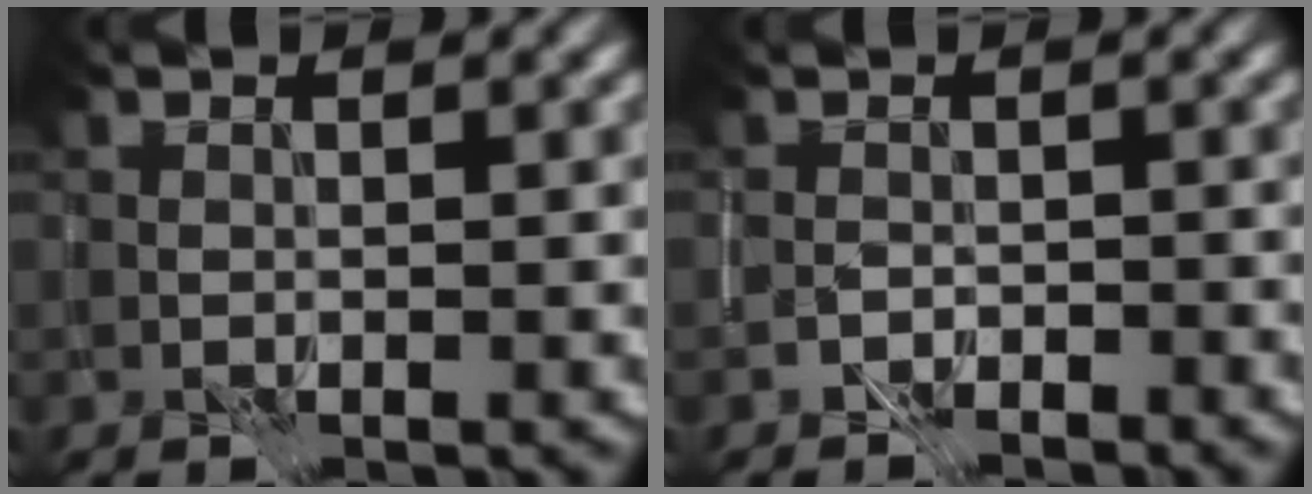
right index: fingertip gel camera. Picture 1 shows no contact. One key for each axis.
{"total": 1.7, "fx": -1.4, "fy": 0.9, "fz": 0.0, "tx": -0.002, "ty": 0.000, "tz": -0.031}